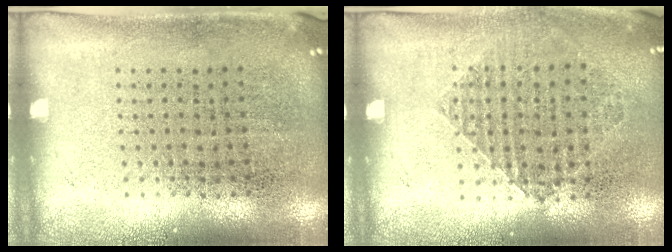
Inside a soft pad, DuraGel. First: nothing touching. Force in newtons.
{"total": 0.9, "press": 0.9, "slide": 0.1}